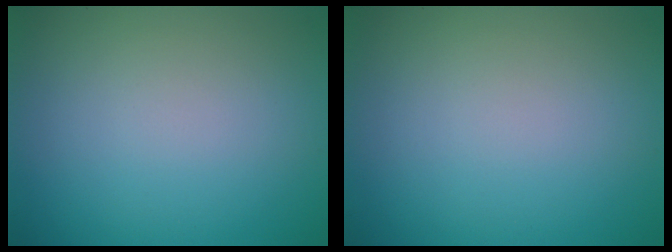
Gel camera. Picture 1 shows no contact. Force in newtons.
{"total": 0.0}